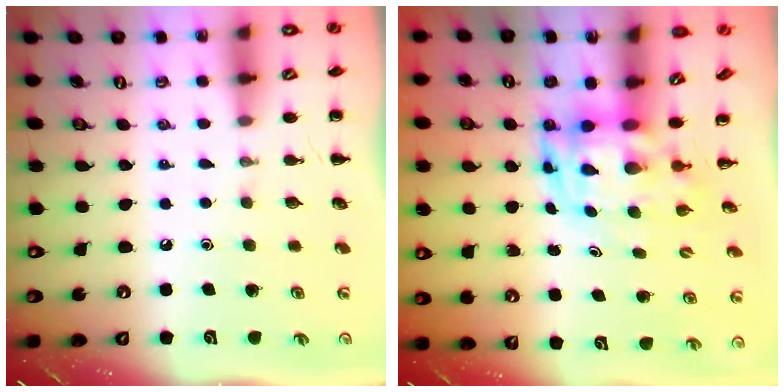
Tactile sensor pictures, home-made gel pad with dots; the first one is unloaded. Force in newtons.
{"total": 3.9, "press": 3.8, "slide": 0.9}